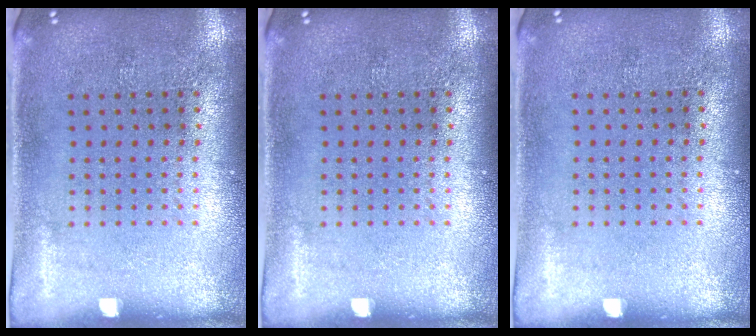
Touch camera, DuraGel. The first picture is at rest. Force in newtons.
{"total": 0.0}
{"total": 0.0}